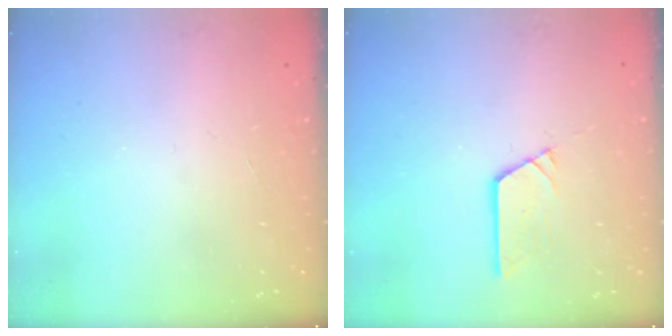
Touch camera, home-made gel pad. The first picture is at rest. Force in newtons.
{"total": 4.1, "press": 4.1, "slide": 0.2}